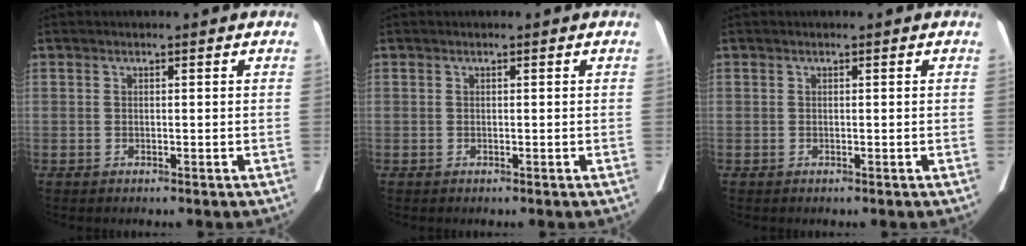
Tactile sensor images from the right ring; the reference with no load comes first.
{"total": 0.0}
{"total": 0.0}